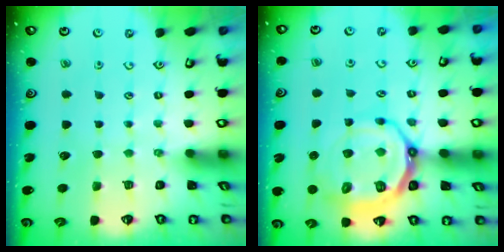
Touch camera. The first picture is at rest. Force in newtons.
{"total": 14.9, "press": 14.5, "slide": 3.3}